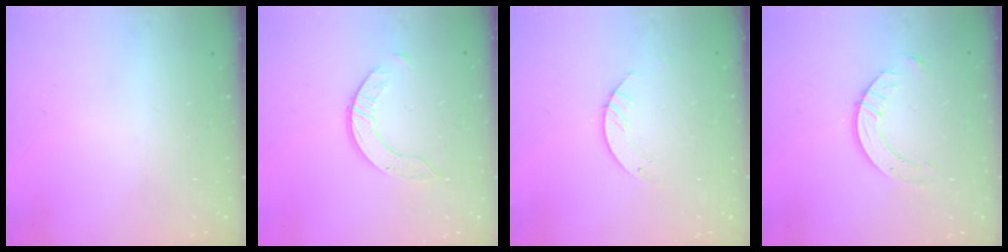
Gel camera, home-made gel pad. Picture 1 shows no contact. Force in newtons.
{"total": 5.3, "press": 5.3, "slide": 0.5}
{"total": 3.3, "press": 3.3, "slide": 0.2}
{"total": 8.0, "press": 7.9, "slide": 0.7}